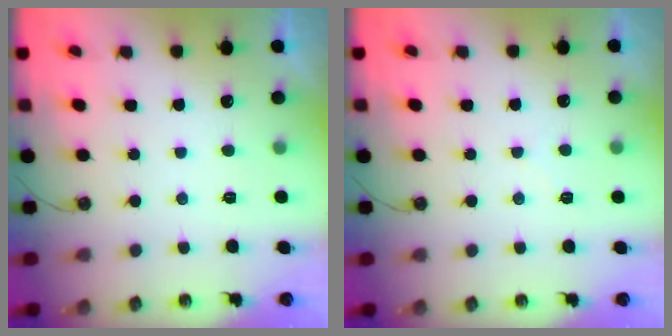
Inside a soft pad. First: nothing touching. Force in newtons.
{"total": 4.7, "press": 4.7, "slide": 0.6}